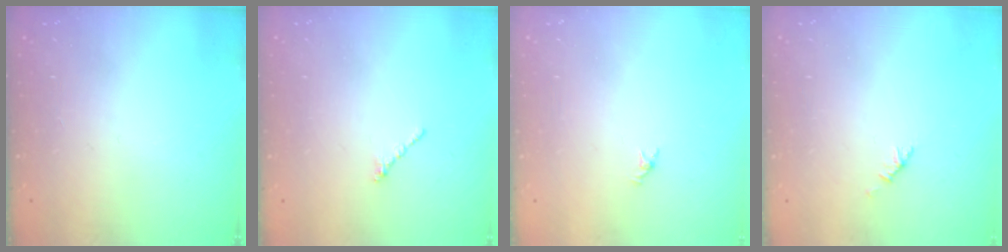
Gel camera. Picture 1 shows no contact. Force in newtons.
{"total": 1.2, "press": 1.1, "slide": 0.5}
{"total": 0.5, "press": 0.3, "slide": 0.4}
{"total": 1.9, "press": 1.8, "slide": 0.6}